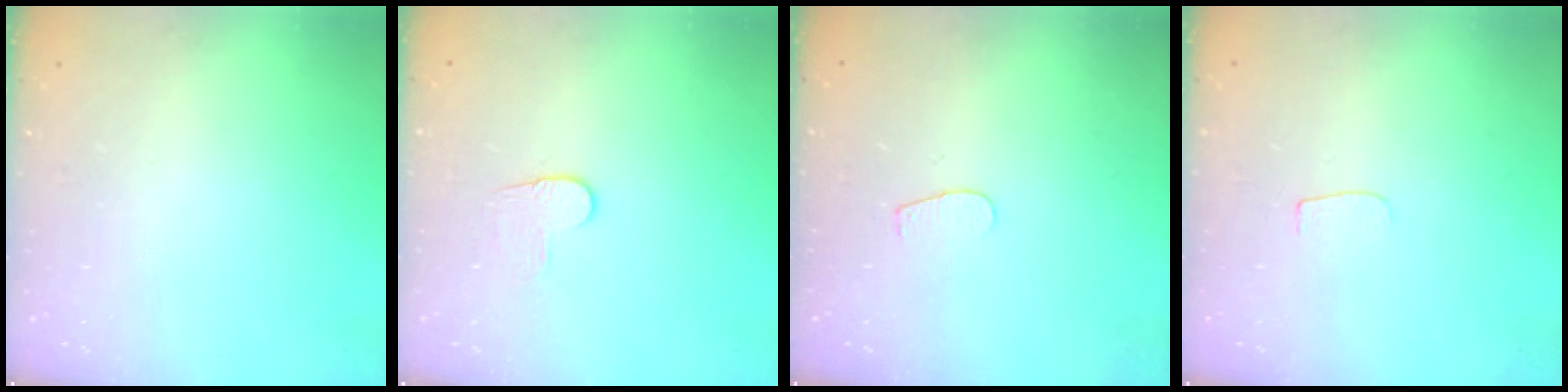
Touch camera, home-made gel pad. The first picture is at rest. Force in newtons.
{"total": 6.1, "press": 6.1, "slide": 0.5}
{"total": 2.6, "press": 2.5, "slide": 0.3}
{"total": 3.1, "press": 3.1, "slide": 0.3}